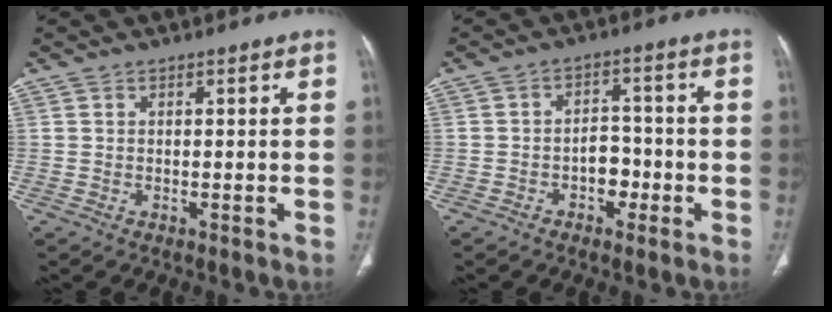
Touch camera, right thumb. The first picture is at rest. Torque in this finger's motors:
{"motor_torque": [3.15, 1.86, 1.48, -1.29, 0.75]}